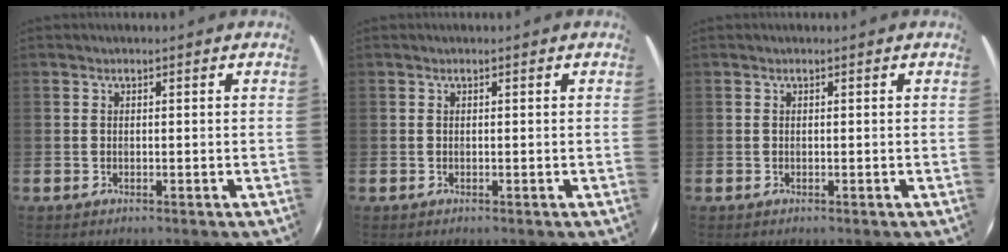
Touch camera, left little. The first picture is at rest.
{"total": 0.0}
{"total": 0.0}